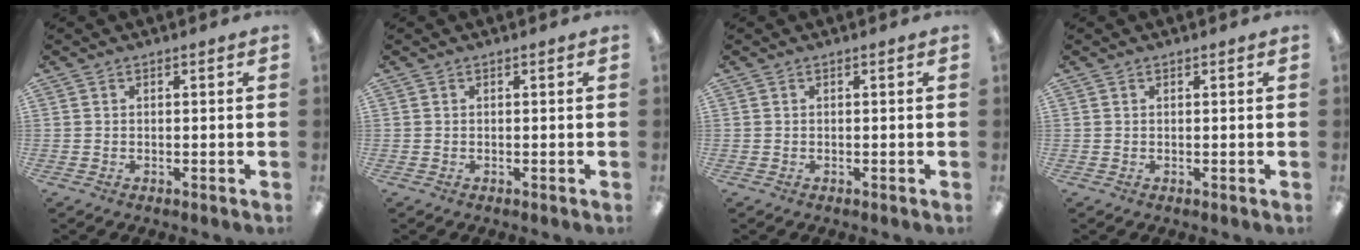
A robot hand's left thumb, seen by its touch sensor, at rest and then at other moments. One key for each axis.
{"total": 0.0}
{"total": 0.0}
{"total": 0.0}